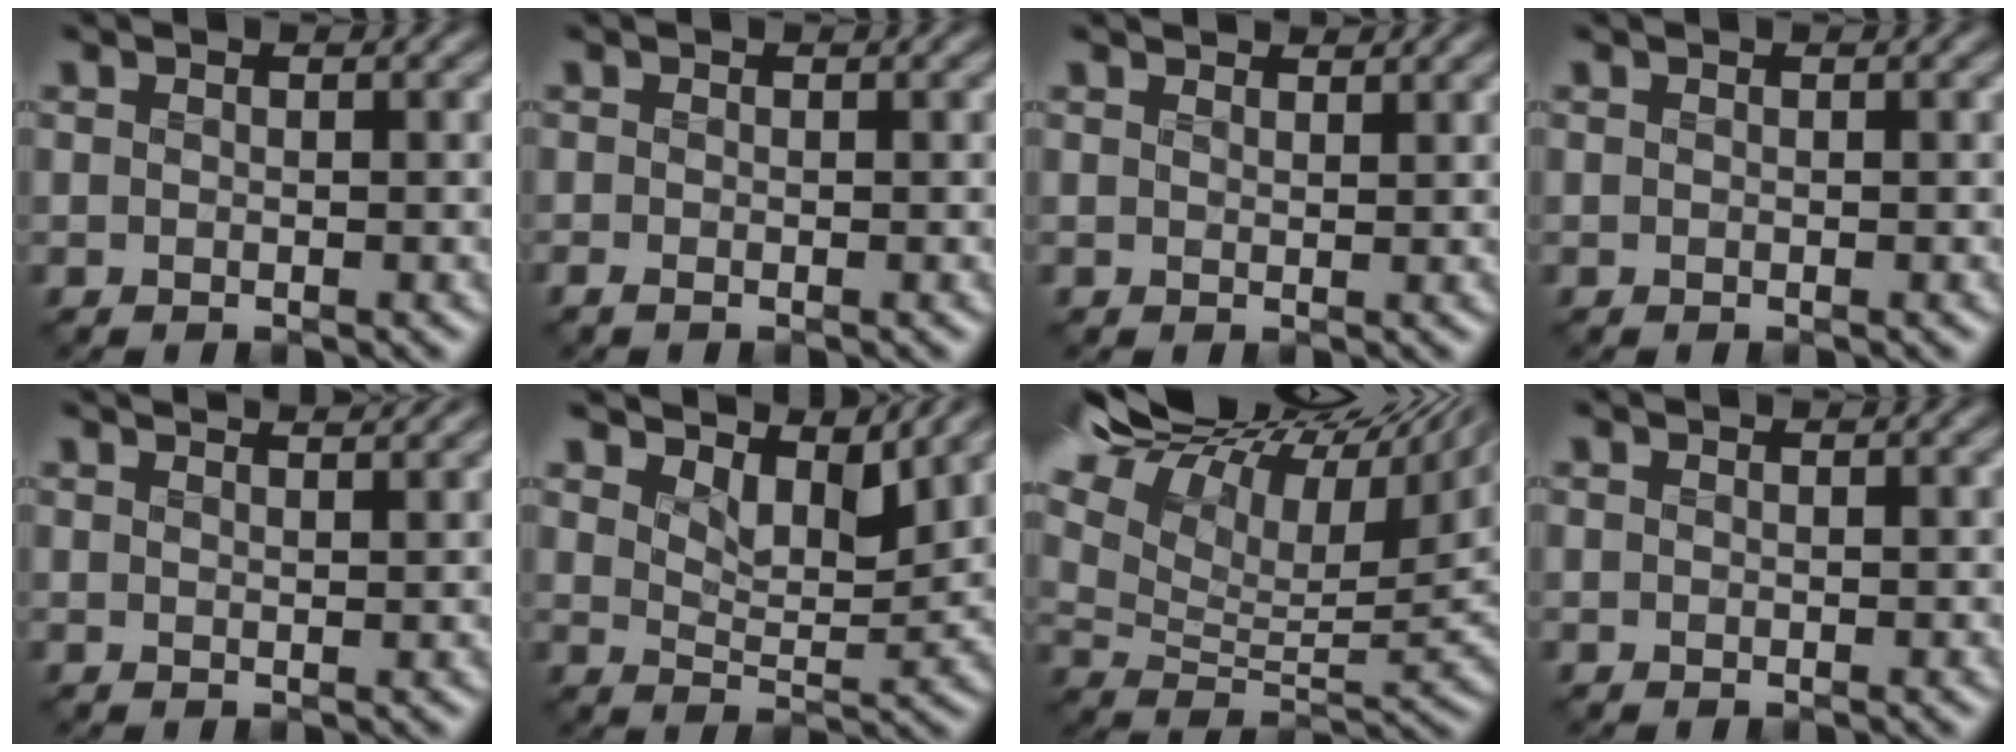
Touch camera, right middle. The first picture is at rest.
{"total": 0.6, "force": [-0.4, 0.2, 0.4], "torque": [-0.014, -0.005, -0.010]}
{"total": 1.9, "force": [1.8, 0.5, 0.3], "torque": [-0.014, 0.003, 0.024]}
{"total": 0.0}
{"total": 4.0, "force": [3.4, 1.2, 1.8], "torque": [-0.010, 0.024, 0.015]}
{"total": 4.7, "force": [4.1, 1.4, 1.8], "torque": [-0.049, -0.005, 0.054]}
{"total": 17.3, "force": [11.3, 7.3, 10.7], "torque": [-0.203, 0.065, 0.174]}
{"total": 0.0}